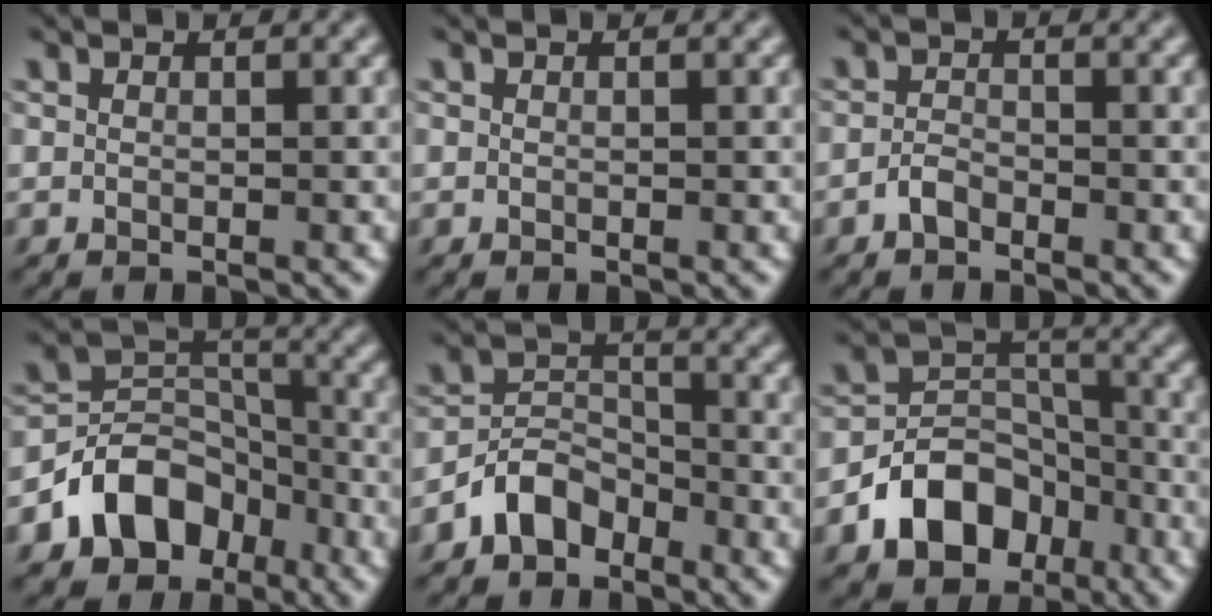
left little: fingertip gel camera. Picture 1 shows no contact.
{"total": 0.0}
{"total": 1.6, "force": [-1.2, 0.6, 0.8], "torque": [-0.016, 0.004, -0.028]}
{"total": 7.7, "force": [-4.2, 5.6, 3.3], "torque": [-0.042, 0.001, -0.085]}
{"total": 4.1, "force": [-2.9, 2.5, 1.5], "torque": [-0.021, 0.009, -0.062]}
{"total": 7.6, "force": [-4.1, 5.3, 3.6], "torque": [-0.052, -0.002, -0.078]}